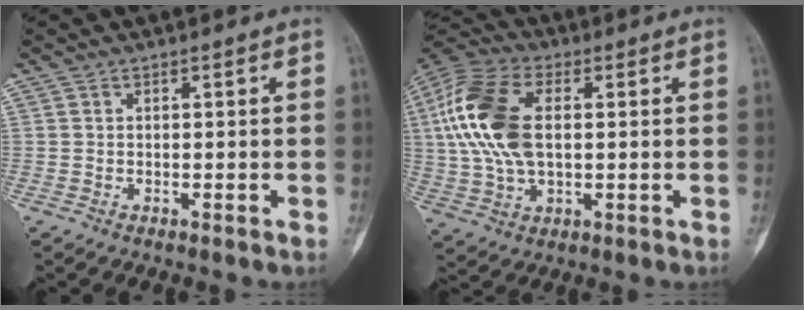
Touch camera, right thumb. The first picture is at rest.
{"total": 17.0, "force": [2.2, 9.6, 13.9], "torque": [-0.302, 0.013, 0.039]}